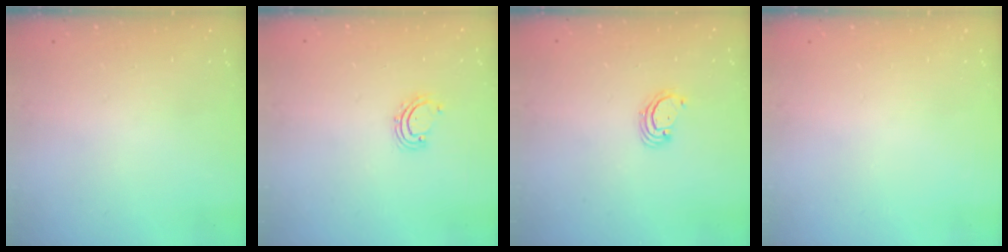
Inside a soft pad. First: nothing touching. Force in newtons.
{"total": 2.9, "press": 2.9, "slide": 0.4}
{"total": 2.8, "press": 2.8, "slide": 0.2}
{"total": 0.0}